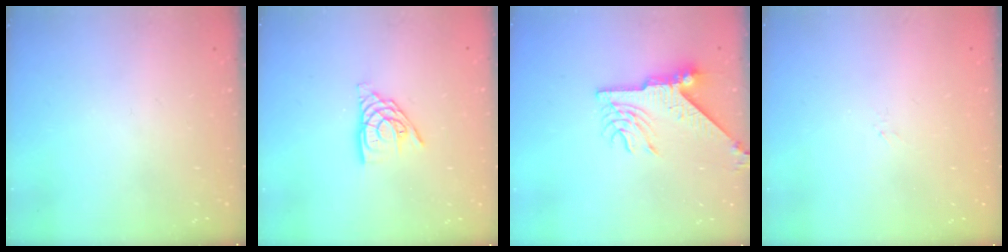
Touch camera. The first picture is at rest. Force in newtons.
{"total": 9.8, "press": 9.8, "slide": 0.9}
{"total": 8.9, "press": 8.9, "slide": 1.1}
{"total": 1.5, "press": 1.4, "slide": 0.3}